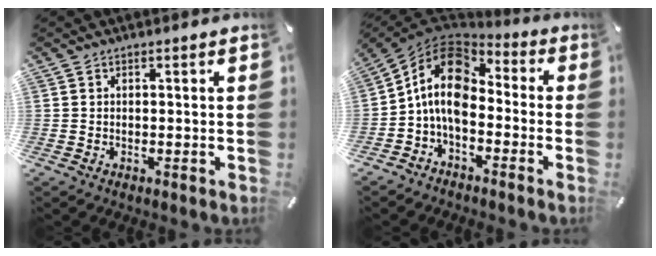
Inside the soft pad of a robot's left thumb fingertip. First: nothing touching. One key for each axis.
{"total": 12.9, "fx": -1.6, "fy": 8.5, "fz": 9.6, "tx": -0.191, "ty": 0.024, "tz": -0.034}